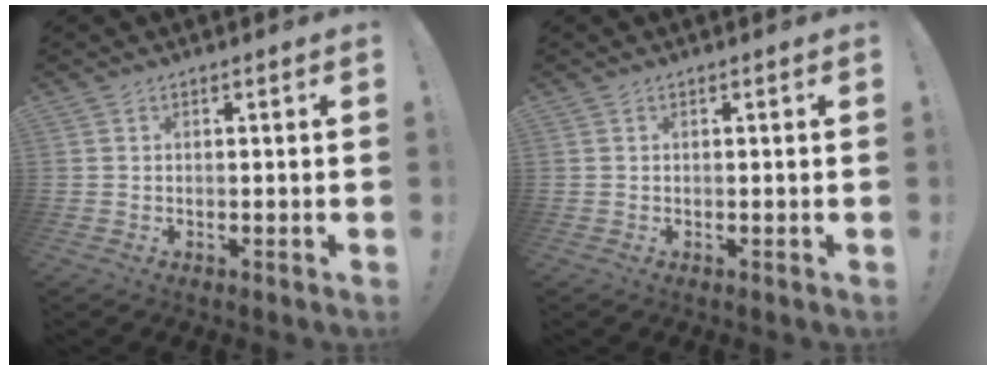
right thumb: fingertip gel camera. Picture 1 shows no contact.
{"total": 0.0}